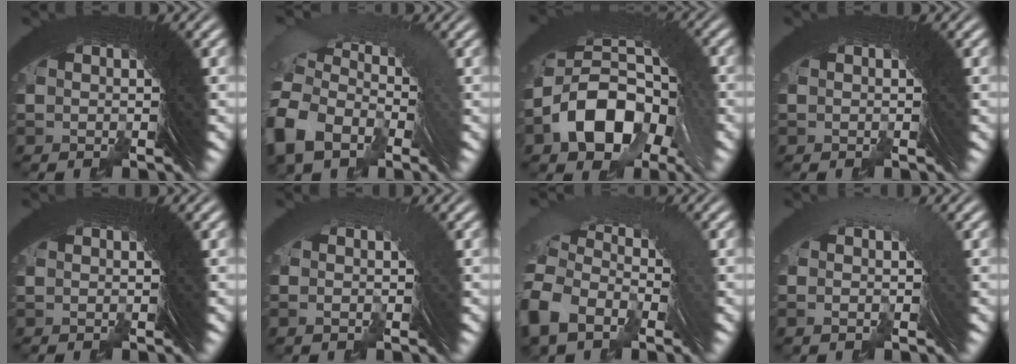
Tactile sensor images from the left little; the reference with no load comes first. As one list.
[{"total": 6.1, "force": [0.4, 4.6, 3.9], "torque": [-0.095, -0.005, 0.014]}, {"total": 9.8, "force": [1.6, 5.9, 7.7], "torque": [-0.159, -0.008, 0.030]}, {"total": 0.9, "force": [-0.5, -0.4, -0.6], "torque": [0.012, 0.004, -0.008]}, {"total": 0.0}, {"total": 0.6, "force": [-0.6, -0.1, -0.1], "torque": [0.026, 0.012, -0.014]}, {"total": 4.7, "force": [0.3, 3.5, 3.1], "torque": [-0.074, 0.007, 0.009]}, {"total": 1.4, "force": [0.5, 0.5, 1.2], "torque": [0.012, 0.022, -0.001]}]